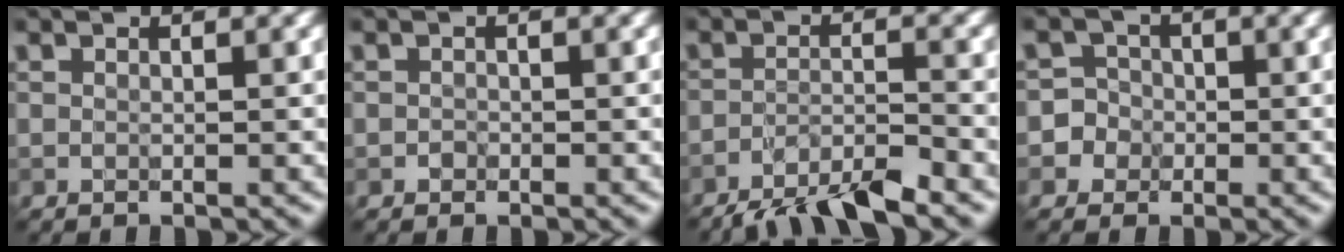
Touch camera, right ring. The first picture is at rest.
{"total": 0.5, "force": [-0.3, 0.5, 0.1], "torque": [0.003, -0.004, -0.005]}
{"total": 5.8, "force": [-4.7, 1.0, 3.2], "torque": [-0.052, -0.004, -0.086]}
{"total": 4.5, "force": [-1.5, 4.2, 0.4], "torque": [0.016, 0.014, -0.048]}